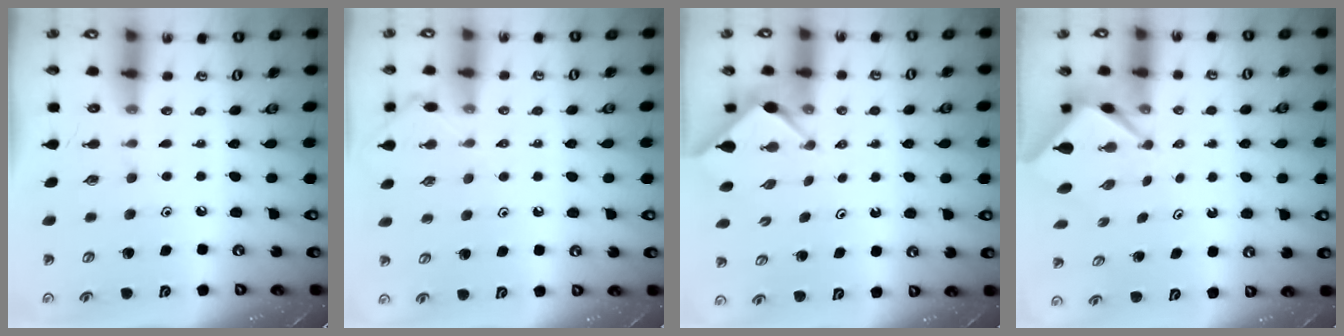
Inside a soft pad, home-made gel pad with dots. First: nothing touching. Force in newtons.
{"total": 4.7, "press": 4.6, "slide": 0.7}
{"total": 2.9, "press": 2.9, "slide": 0.2}
{"total": 2.6, "press": 2.6, "slide": 0.1}